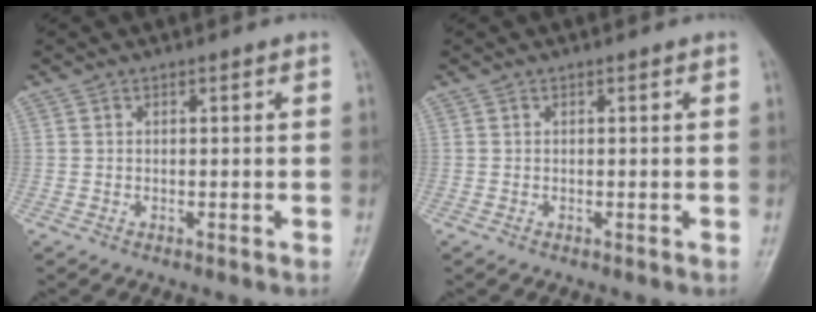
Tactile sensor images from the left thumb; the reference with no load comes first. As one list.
[{"total": 0.0}]